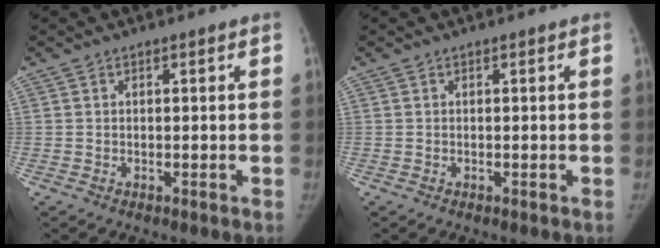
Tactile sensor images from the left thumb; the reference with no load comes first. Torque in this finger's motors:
{"motor_torque": [0.00, 0.00, 0.08, -0.06, 0.00]}